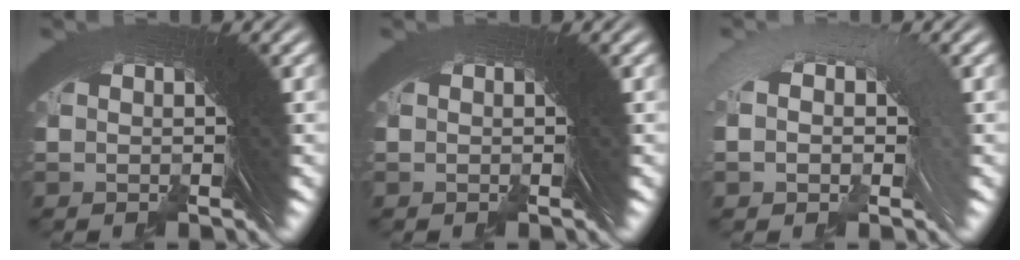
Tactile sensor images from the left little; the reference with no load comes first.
{"total": 0.0}
{"total": 2.5, "force": [0.4, 1.1, 2.3], "torque": [-0.034, 0.029, -0.006]}